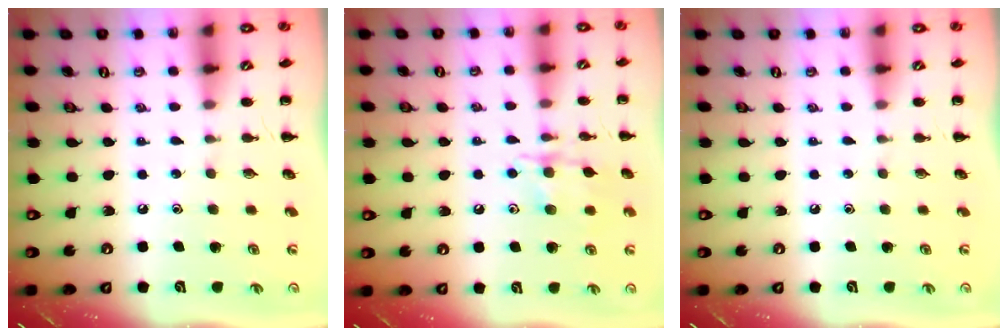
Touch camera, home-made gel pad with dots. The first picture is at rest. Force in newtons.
{"total": 10.9, "press": 10.8, "slide": 0.6}
{"total": 0.0}